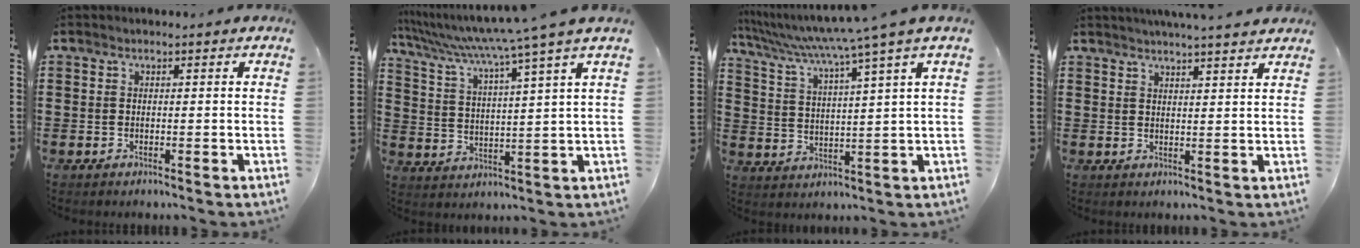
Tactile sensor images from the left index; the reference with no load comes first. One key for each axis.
{"total": 6.2, "fx": 4.9, "fy": -1.7, "fz": 3.4, "tx": -0.088, "ty": -0.044, "tz": 0.074}
{"total": 5.5, "fx": 4.1, "fy": -1.4, "fz": 3.4, "tx": -0.085, "ty": -0.037, "tz": 0.060}
{"total": 3.0, "fx": 2.9, "fy": -0.5, "fz": 0.7, "tx": -0.021, "ty": -0.009, "tz": 0.052}